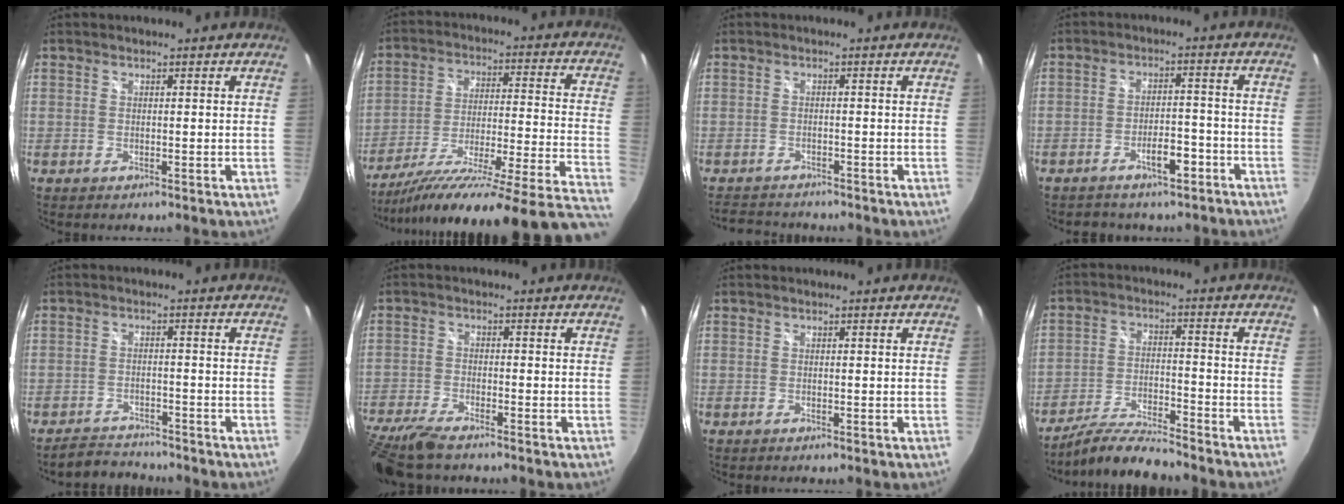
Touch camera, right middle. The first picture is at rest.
{"total": 28.7, "force": [-21.4, -0.1, 19.2], "torque": [-0.241, -0.087, -0.315]}
{"total": 5.1, "force": [-4.8, 1.3, 0.8], "torque": [-0.031, 0.000, -0.079]}
{"total": 6.8, "force": [-5.0, 3.4, 3.0], "torque": [-0.058, 0.024, -0.059]}
{"total": 5.0, "force": [-4.9, 1.0, 0.2], "torque": [-0.024, 0.006, -0.083]}
{"total": 11.5, "force": [-9.5, 2.5, 6.0], "torque": [-0.156, -0.038, -0.181]}
{"total": 0.0}
{"total": 8.9, "force": [-8.4, 0.5, 3.0], "torque": [-0.070, -0.001, -0.156]}